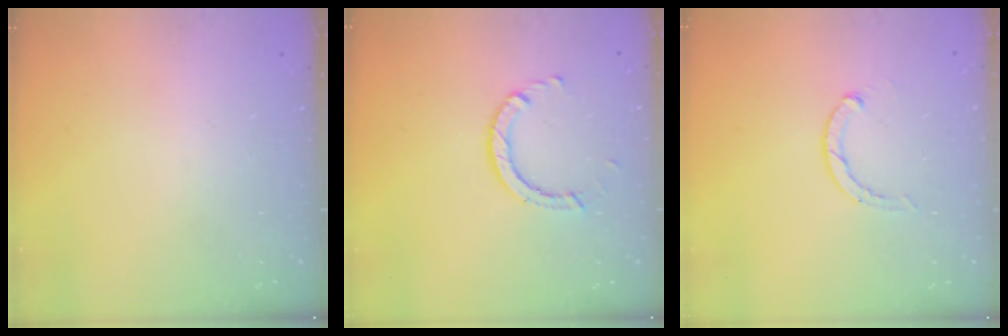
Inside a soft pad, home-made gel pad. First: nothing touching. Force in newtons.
{"total": 3.1, "press": 3.1, "slide": 0.1}
{"total": 2.3, "press": 2.3, "slide": 0.3}